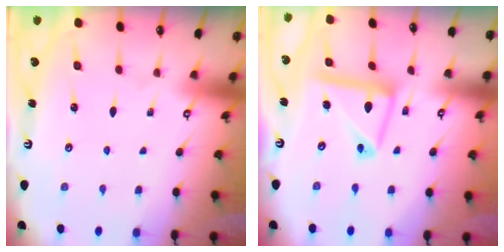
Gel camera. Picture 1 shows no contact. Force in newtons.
{"total": 12.4, "press": 12.4, "slide": 1.3}